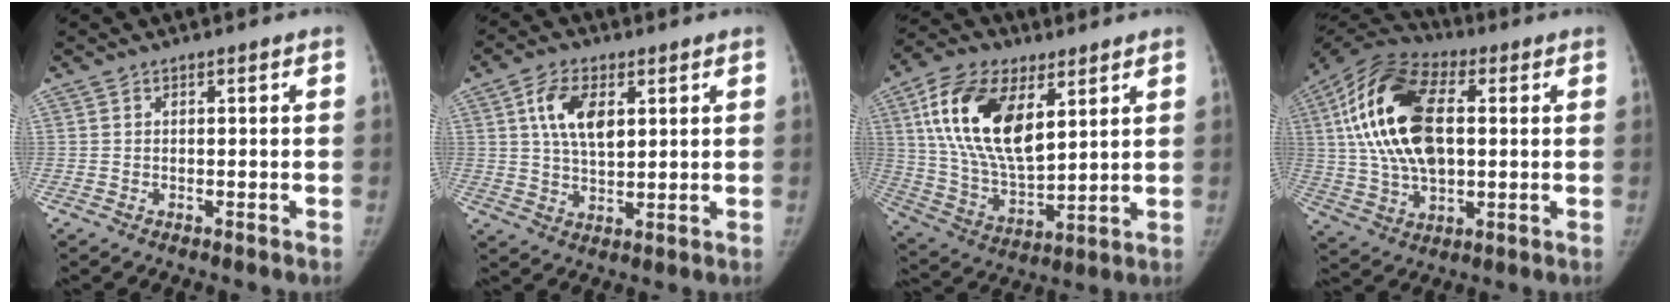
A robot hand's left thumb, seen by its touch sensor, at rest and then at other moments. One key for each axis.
{"total": 8.7, "fx": 2.9, "fy": 4.7, "fz": 6.7, "tx": -0.112, "ty": -0.008, "tz": 0.051}
{"total": 19.6, "fx": 7.5, "fy": 10.0, "fz": 15.1, "tx": -0.268, "ty": -0.025, "tz": 0.139}
{"total": 21.3, "fx": 3.5, "fy": 11.9, "fz": 17.3, "tx": -0.331, "ty": 0.011, "tz": 0.054}